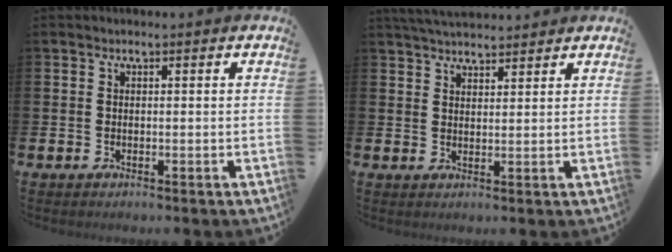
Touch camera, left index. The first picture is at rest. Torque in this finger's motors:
{"motor_torque": [1.01, -1.12, 0.22, 0.09]}